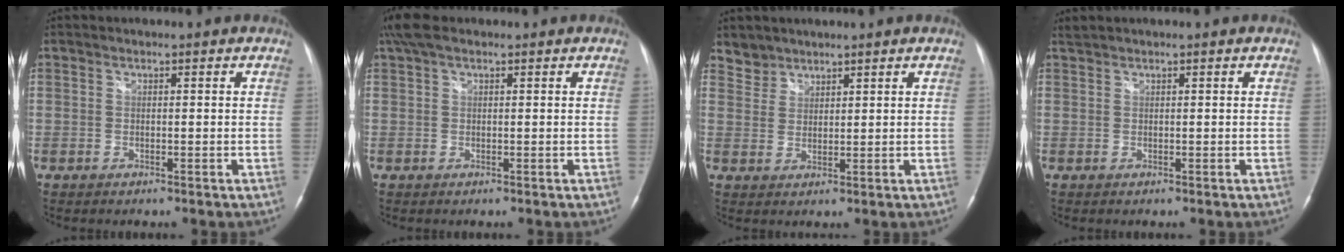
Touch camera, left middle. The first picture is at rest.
{"total": 3.9, "force": [2.7, 1.4, 2.4], "torque": [-0.060, 0.033, 0.055]}
{"total": 3.1, "force": [2.7, 1.5, -0.6], "torque": [0.019, 0.008, 0.050]}
{"total": 0.8, "force": [0.7, -0.2, 0.1], "torque": [-0.011, 0.013, 0.023]}